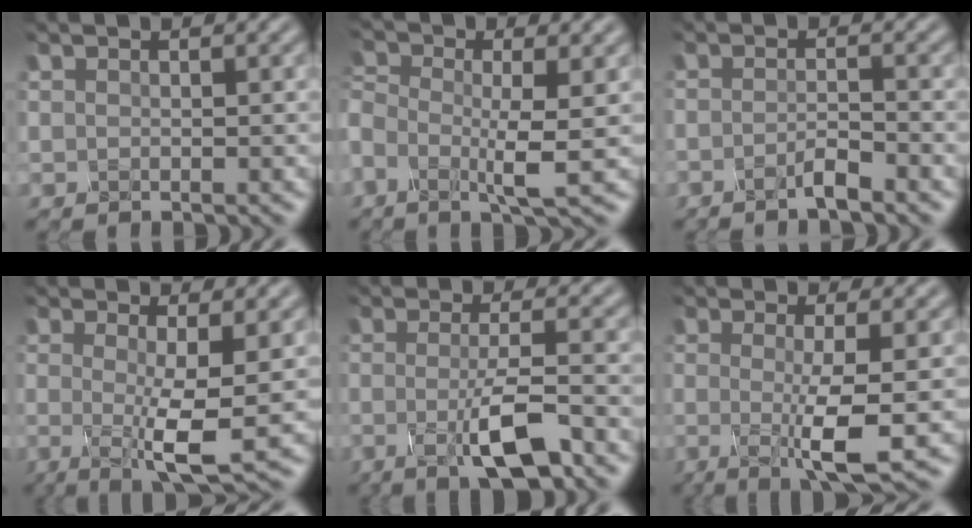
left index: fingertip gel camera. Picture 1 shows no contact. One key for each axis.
{"total": 5.0, "fx": -1.7, "fy": 1.3, "fz": 4.5, "tx": -0.089, "ty": -0.003, "tz": -0.043}
{"total": 2.1, "fx": -1.8, "fy": 0.1, "fz": 1.0, "tx": -0.014, "ty": -0.004, "tz": -0.039}
{"total": 5.7, "fx": -0.7, "fy": 1.0, "fz": 5.5, "tx": -0.081, "ty": -0.014, "tz": -0.013}
{"total": 5.1, "fx": -2.1, "fy": 1.0, "fz": 4.5, "tx": -0.074, "ty": -0.012, "tz": -0.038}
{"total": 5.2, "fx": -1.3, "fy": 0.6, "fz": 5.0, "tx": -0.084, "ty": -0.012, "tz": -0.023}